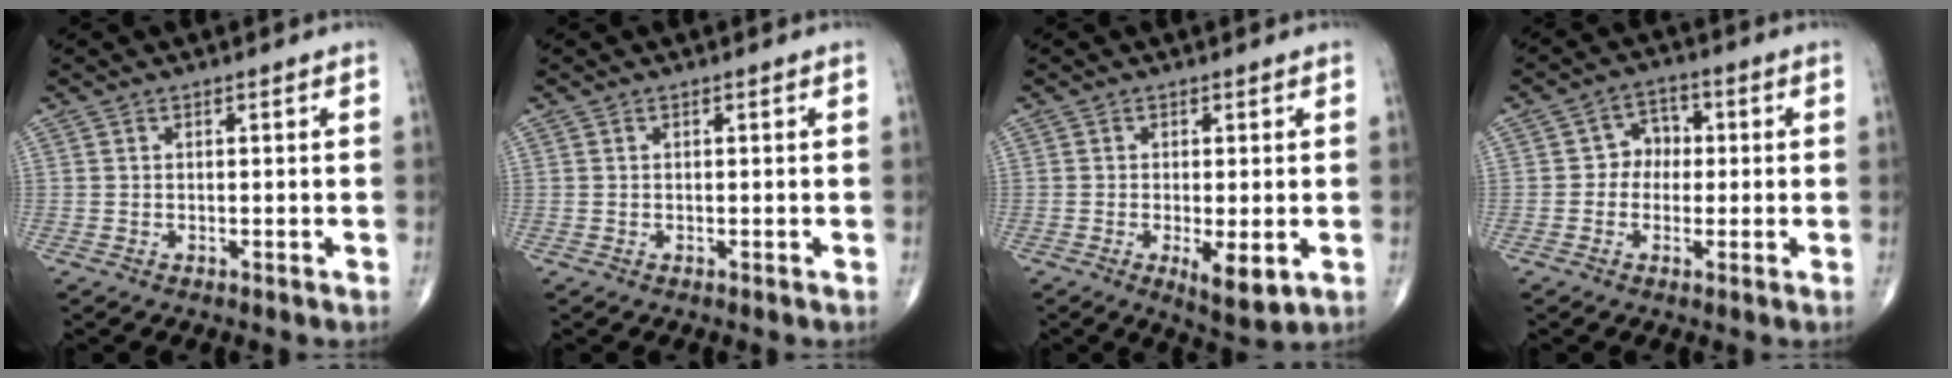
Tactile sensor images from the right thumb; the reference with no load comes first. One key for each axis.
{"total": 0.0}
{"total": 5.9, "fx": -1.5, "fy": 1.9, "fz": 5.3, "tx": -0.084, "ty": -0.018, "tz": -0.020}
{"total": 5.0, "fx": 0.0, "fy": 4.3, "fz": 2.5, "tx": -0.006, "ty": 0.016, "tz": -0.013}